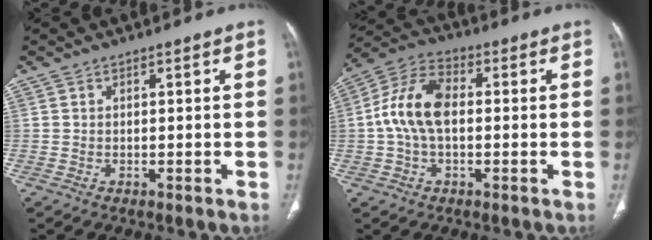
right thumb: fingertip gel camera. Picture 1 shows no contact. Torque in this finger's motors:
{"motor_torque": [0.72, 0.76, 0.61, -0.22, 0.32]}